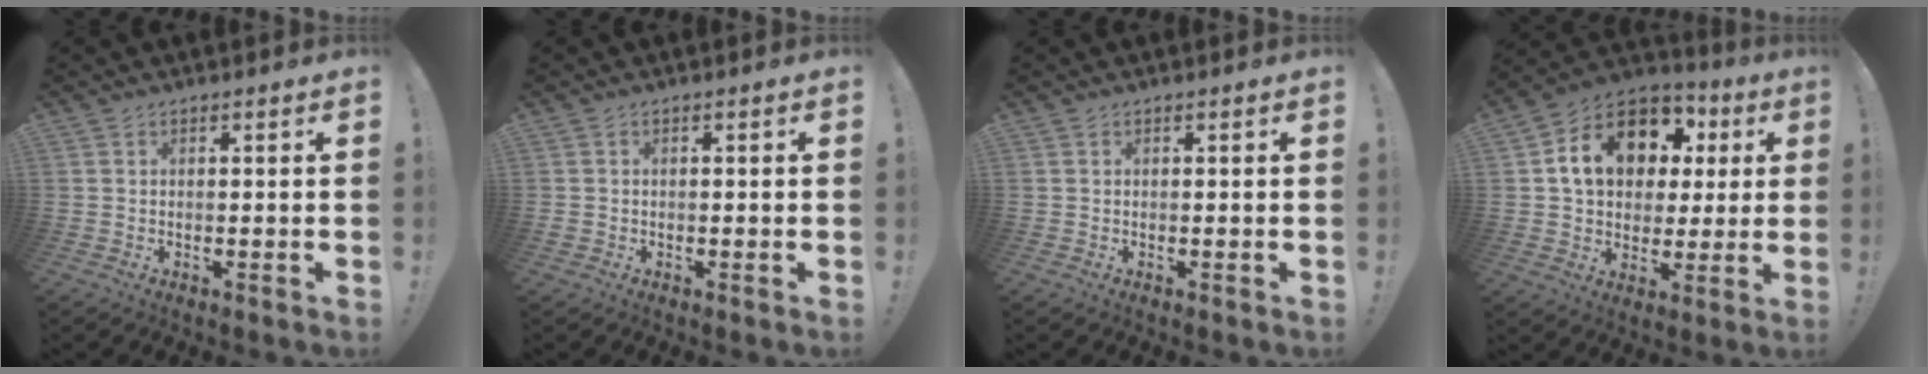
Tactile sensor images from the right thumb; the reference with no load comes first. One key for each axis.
{"total": 0.6, "fx": -0.5, "fy": 0.3, "fz": 0.2, "tx": -0.011, "ty": 0.005, "tz": -0.007}
{"total": 0.0}
{"total": 17.0, "fx": 5.3, "fy": 12.7, "fz": 9.9, "tx": -0.155, "ty": -0.010, "tz": 0.112}